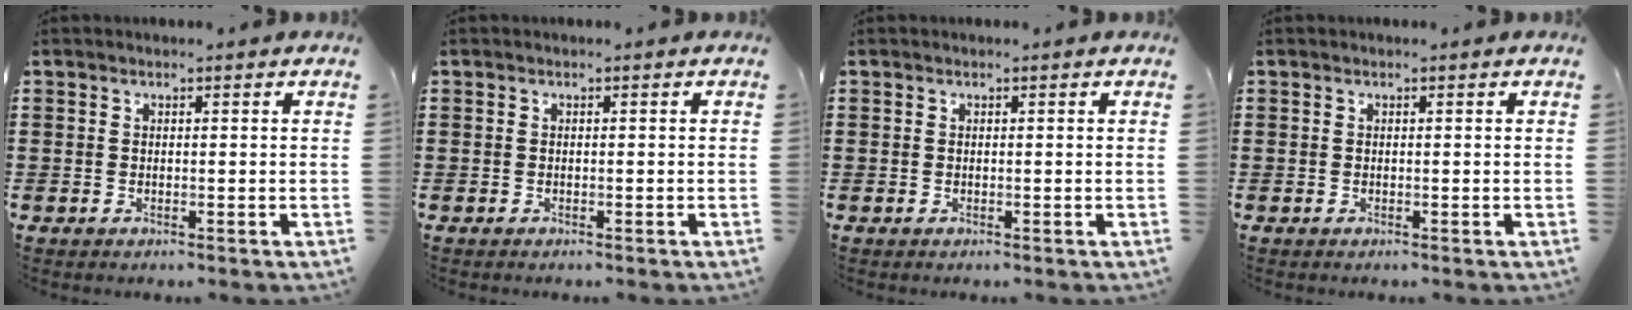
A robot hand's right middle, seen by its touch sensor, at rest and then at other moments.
{"total": 0.0}
{"total": 0.0}
{"total": 0.0}